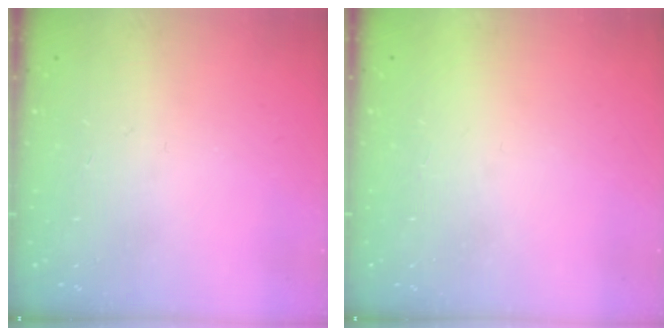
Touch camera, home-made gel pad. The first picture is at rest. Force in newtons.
{"total": 1.5, "press": 1.5, "slide": 0.1}